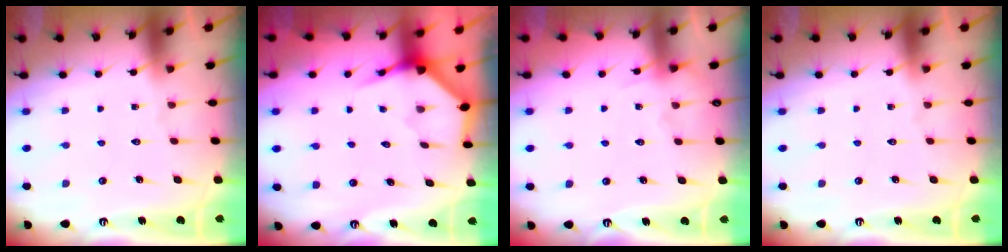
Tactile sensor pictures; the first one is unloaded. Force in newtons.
{"total": 3.9, "press": 3.9, "slide": 0.2}
{"total": 5.1, "press": 5.1, "slide": 0.7}
{"total": 0.0}